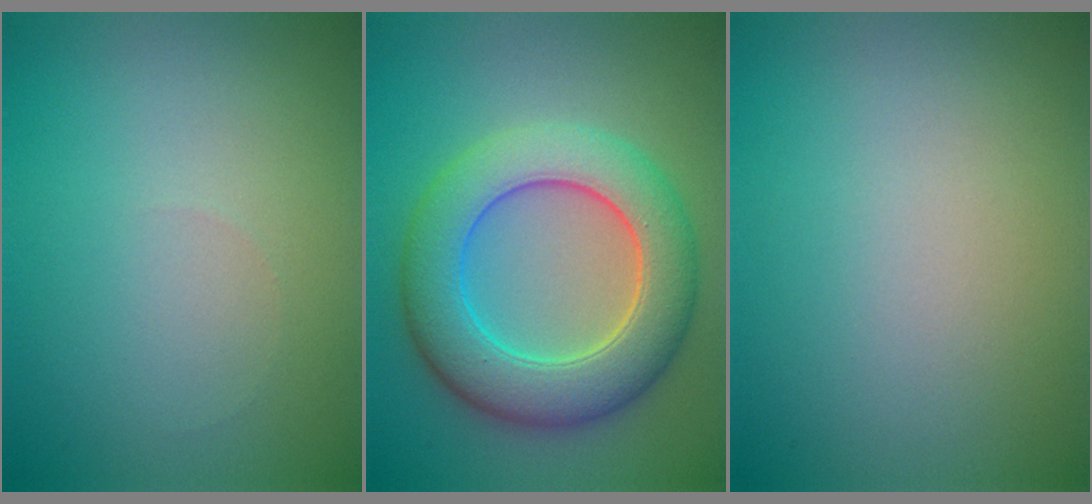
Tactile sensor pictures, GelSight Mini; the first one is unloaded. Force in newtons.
{"total": 8.3, "press": 8.3, "slide": 0.6}
{"total": 0.0}